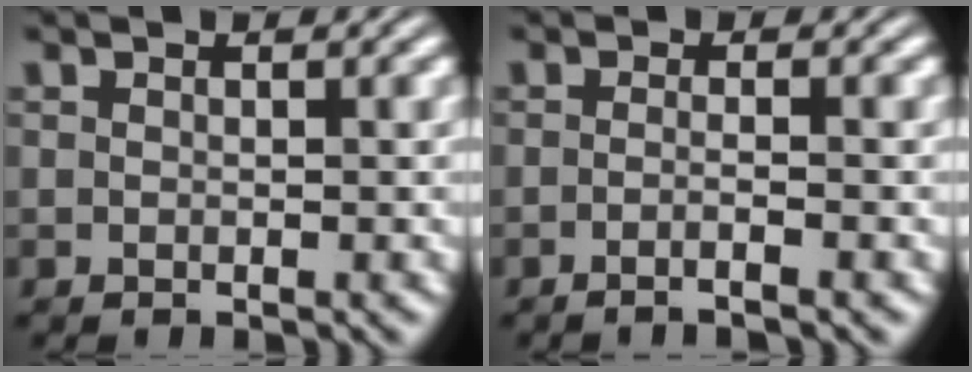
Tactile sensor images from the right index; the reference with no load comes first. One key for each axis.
{"total": 2.2, "fx": -1.8, "fy": -0.6, "fz": 1.1, "tx": -0.019, "ty": -0.001, "tz": -0.032}